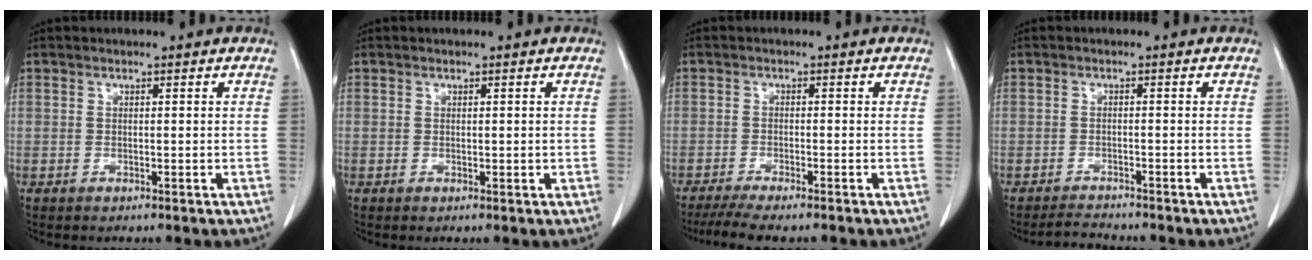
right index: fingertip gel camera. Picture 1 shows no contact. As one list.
[{"total": 0.6, "force": [0.2, 0.4, 0.4], "torque": [-0.003, 0.000, 0.008]}, {"total": 6.4, "force": [-5.3, 0.5, 3.5], "torque": [-0.055, -0.015, -0.087]}, {"total": 2.0, "force": [-2.0, 0.2, -0.3], "torque": [-0.003, -0.012, -0.034]}]